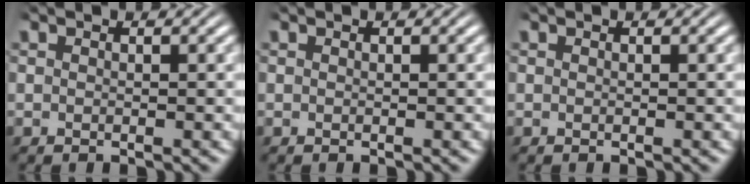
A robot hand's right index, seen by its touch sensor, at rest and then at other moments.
{"total": 0.0}
{"total": 0.0}